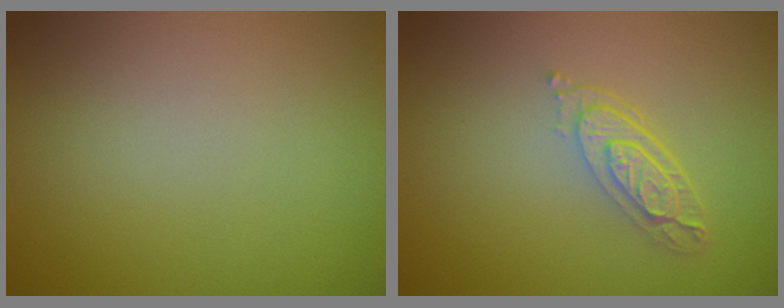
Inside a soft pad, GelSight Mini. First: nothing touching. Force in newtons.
{"total": 3.5, "press": 2.6, "slide": 2.3}